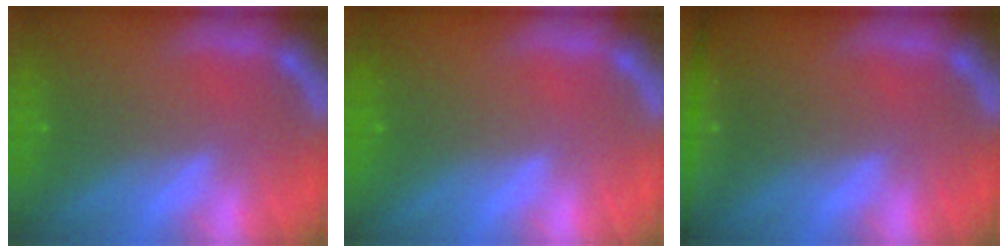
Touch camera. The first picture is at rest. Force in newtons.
{"total": 0.0}
{"total": 4.5}